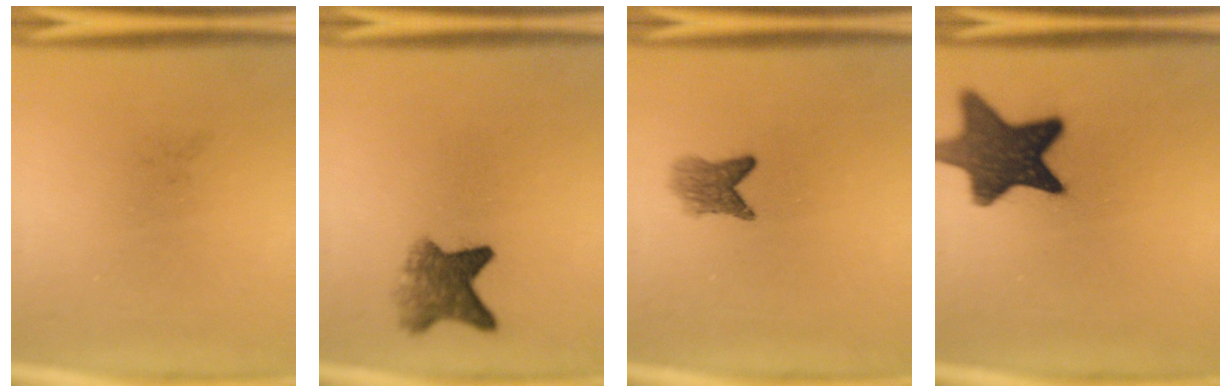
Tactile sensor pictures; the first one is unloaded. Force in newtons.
{"total": 5.7}
{"total": 3.2}
{"total": 13.0}